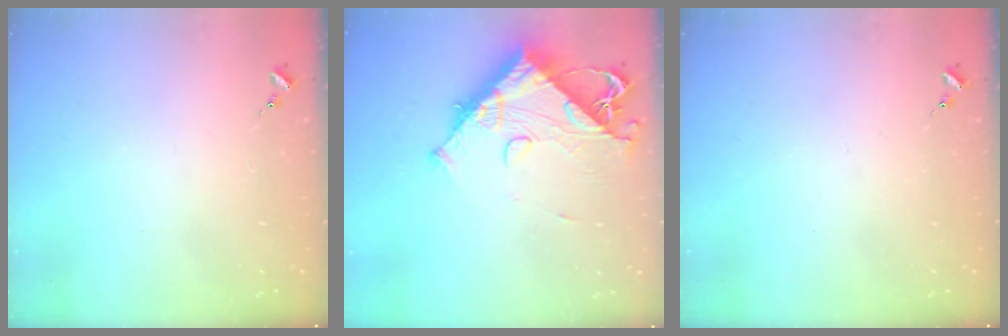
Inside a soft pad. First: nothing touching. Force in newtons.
{"total": 12.7, "press": 12.7, "slide": 1.5}
{"total": 0.0}